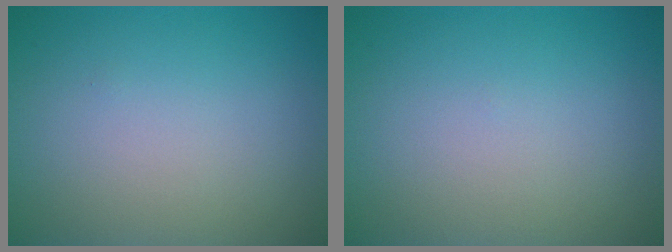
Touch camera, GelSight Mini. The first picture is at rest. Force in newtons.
{"total": 0.0}